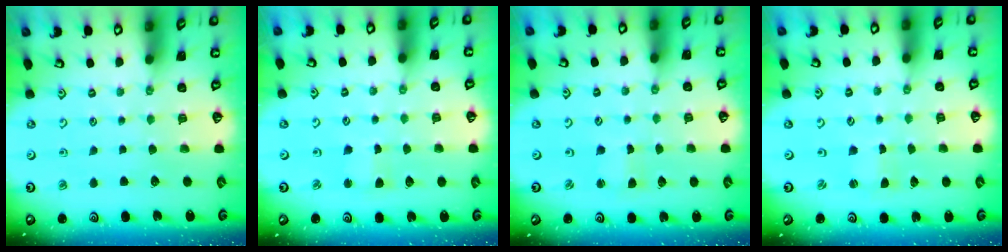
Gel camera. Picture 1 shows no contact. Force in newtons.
{"total": 2.5, "press": 2.4, "slide": 0.4}
{"total": 2.2, "press": 2.1, "slide": 0.3}
{"total": 0.7, "press": 0.7, "slide": 0.0}